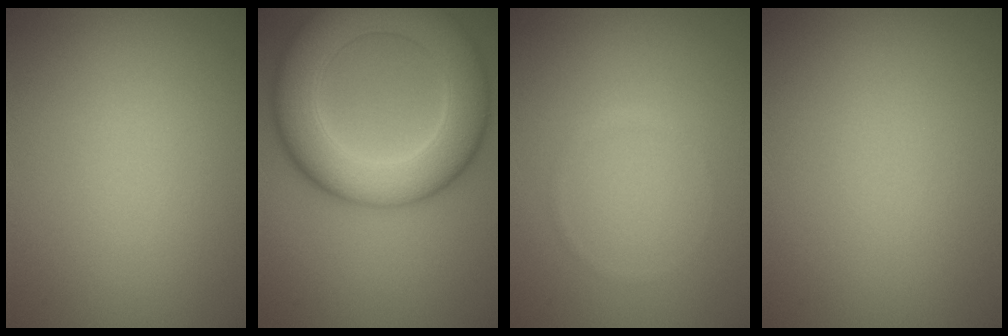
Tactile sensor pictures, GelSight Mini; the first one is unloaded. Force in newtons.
{"total": 10.8, "press": 10.8, "slide": 0.5}
{"total": 0.5, "press": 0.5, "slide": 0.1}
{"total": 0.0}